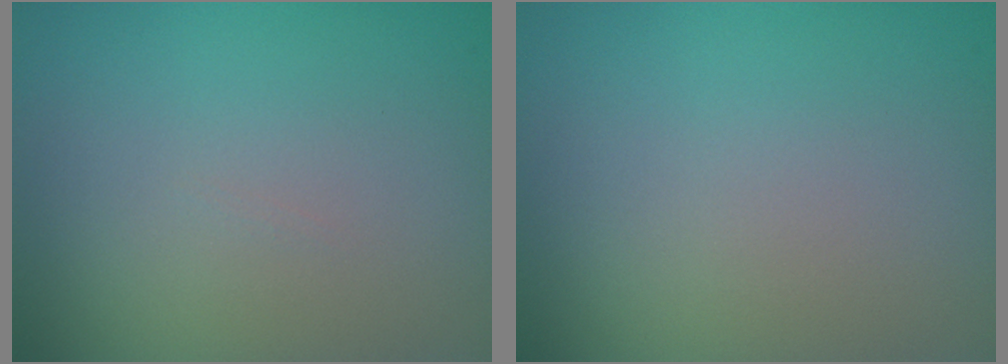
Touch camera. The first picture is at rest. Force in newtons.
{"total": 0.0}